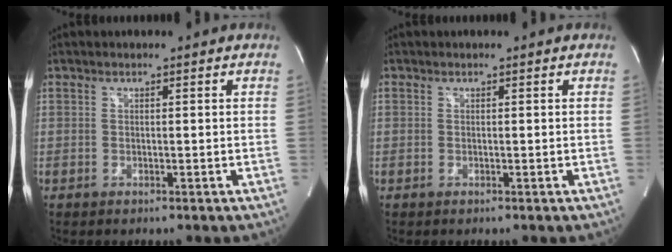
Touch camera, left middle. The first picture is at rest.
{"total": 0.0}